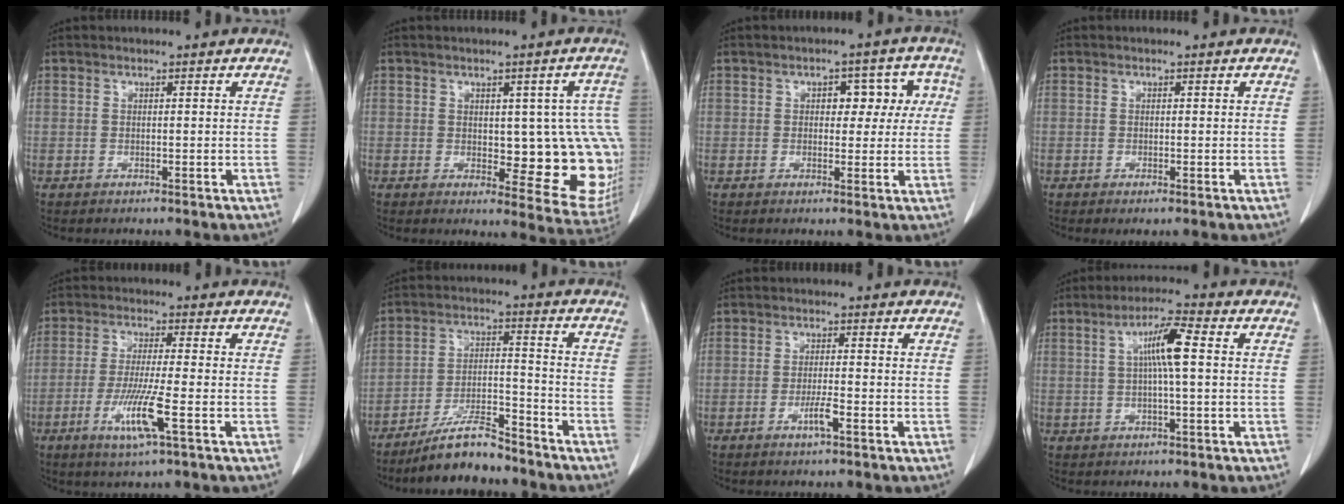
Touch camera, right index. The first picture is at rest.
{"total": 13.4, "force": [-0.4, 5.4, 12.2], "torque": [-0.103, 0.005, 0.006]}
{"total": 6.0, "force": [1.1, 3.6, 4.7], "torque": [-0.042, 0.032, 0.014]}
{"total": 0.9, "force": [-0.5, 0.1, 0.8], "torque": [-0.013, -0.003, -0.006]}
{"total": 7.7, "force": [-2.9, -0.4, 7.1], "torque": [-0.140, -0.021, -0.057]}
{"total": 9.5, "force": [-8.2, 1.8, 4.4], "torque": [-0.082, 0.000, -0.147]}
{"total": 2.8, "force": [-1.4, 0.0, 2.4], "torque": [-0.047, -0.003, -0.026]}
{"total": 6.5, "force": [1.0, 0.3, 6.4], "torque": [-0.116, 0.011, 0.016]}